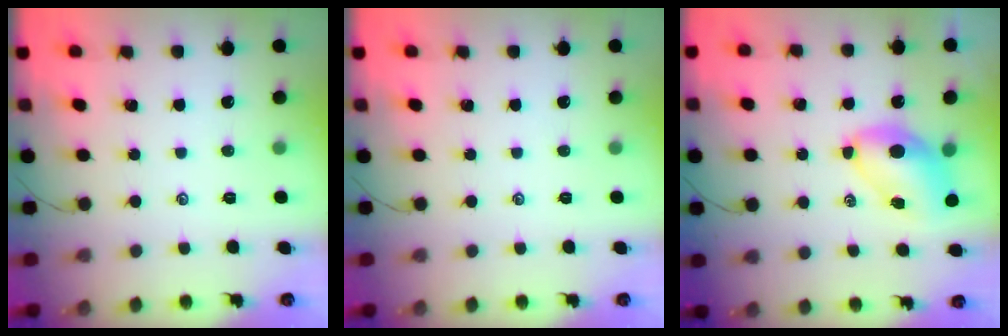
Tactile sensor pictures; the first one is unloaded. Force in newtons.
{"total": 0.0}
{"total": 7.8, "press": 7.8, "slide": 1.1}